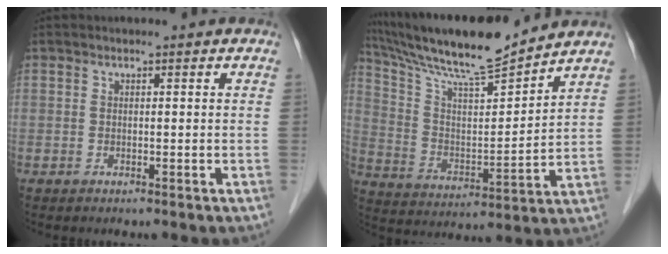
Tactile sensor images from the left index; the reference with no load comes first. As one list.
[{"total": 16.4, "force": [14.8, 0.3, 7.1], "torque": [-0.138, 0.006, 0.262]}]